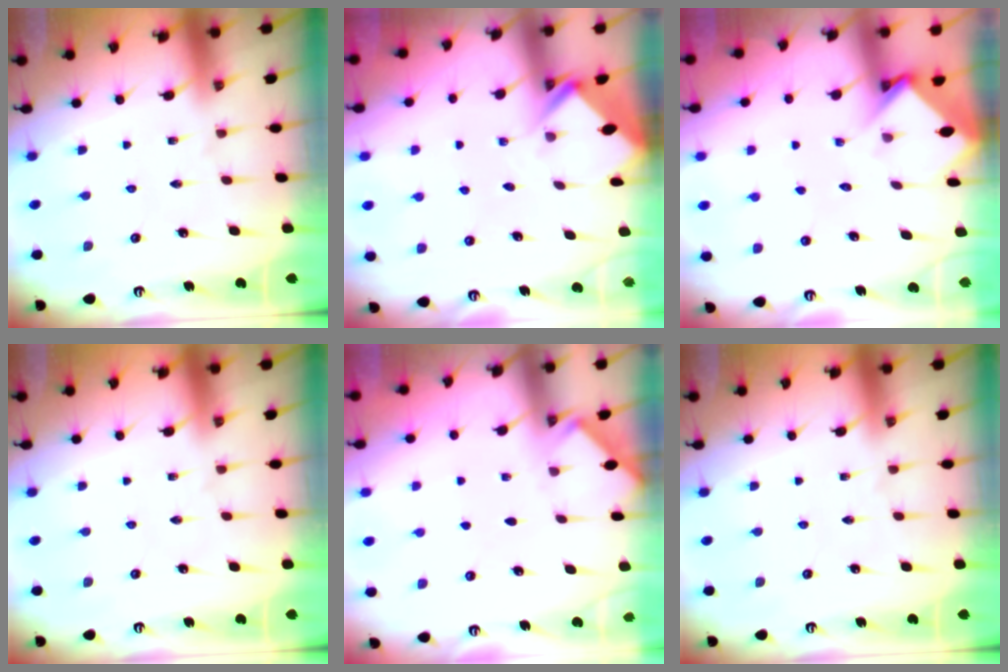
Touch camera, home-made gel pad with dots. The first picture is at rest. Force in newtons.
{"total": 2.6, "press": 2.6, "slide": 0.2}
{"total": 3.3, "press": 3.3, "slide": 0.3}
{"total": 0.0}
{"total": 2.8, "press": 2.7, "slide": 0.4}
{"total": 0.0}